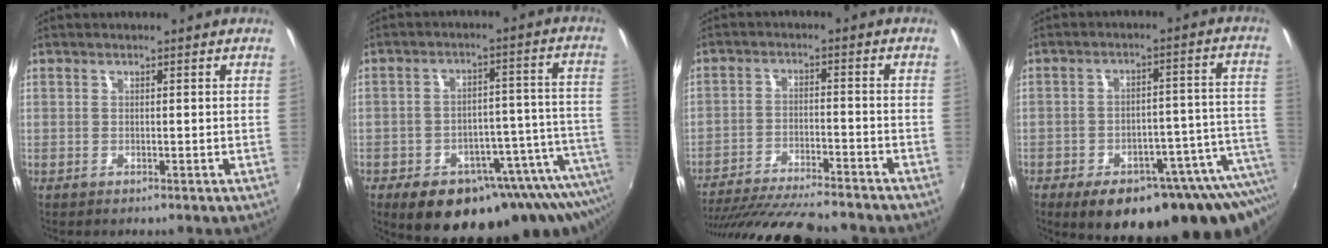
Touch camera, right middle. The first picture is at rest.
{"total": 24.8, "force": [-17.1, 10.2, 14.7], "torque": [-0.181, -0.015, -0.215]}
{"total": 19.5, "force": [-17.2, 2.7, 8.7], "torque": [-0.168, -0.030, -0.266]}
{"total": 23.9, "force": [-16.4, 8.9, 14.9], "torque": [-0.187, -0.026, -0.205]}